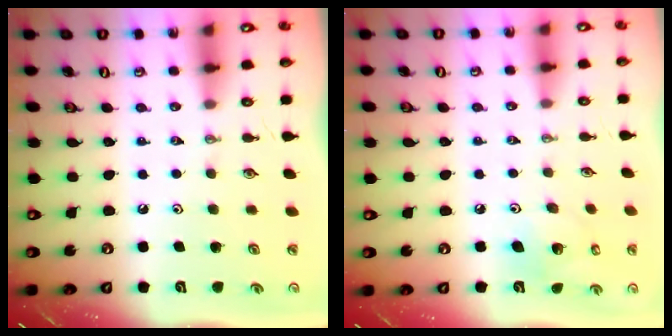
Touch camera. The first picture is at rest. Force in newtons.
{"total": 7.7, "press": 7.5, "slide": 1.7}